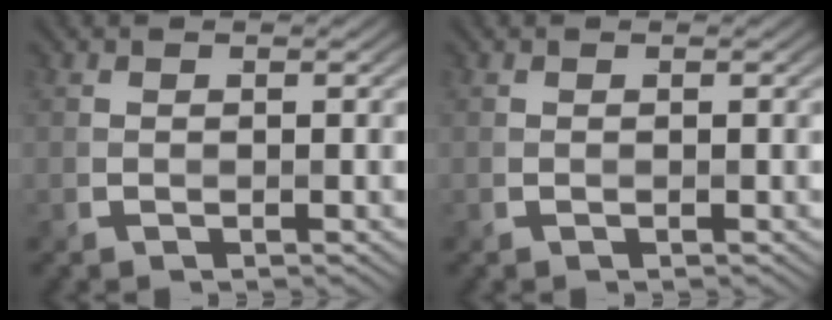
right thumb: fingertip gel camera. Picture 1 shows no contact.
{"total": 0.0}